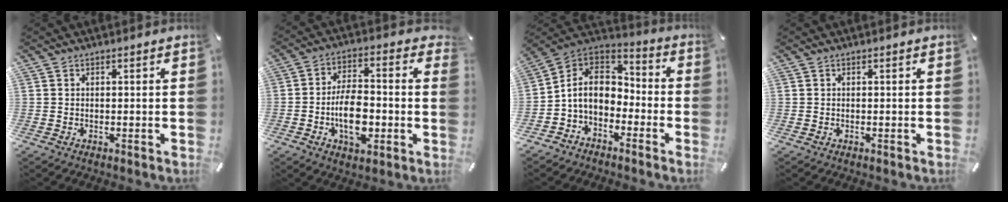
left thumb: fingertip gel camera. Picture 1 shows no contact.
{"total": 12.4, "force": [-3.1, 7.5, 9.5], "torque": [-0.159, -0.005, -0.057]}
{"total": 9.2, "force": [-2.7, 7.5, 4.6], "torque": [-0.116, 0.013, -0.053]}
{"total": 0.0}